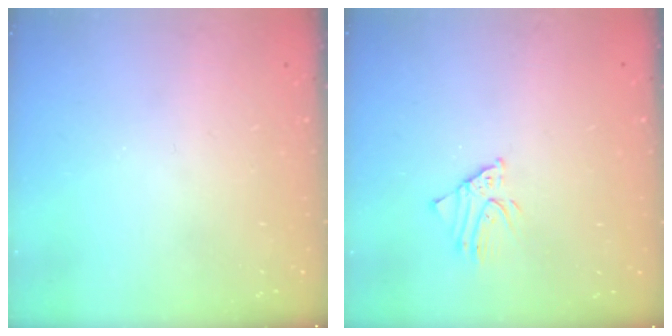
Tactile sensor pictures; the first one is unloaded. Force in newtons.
{"total": 2.5, "press": 2.5, "slide": 0.2}